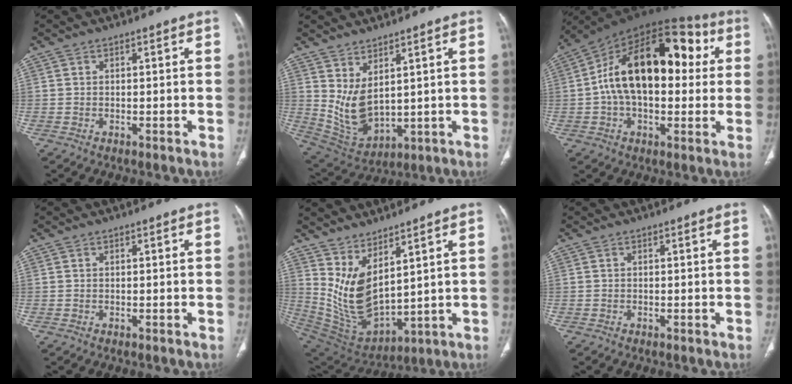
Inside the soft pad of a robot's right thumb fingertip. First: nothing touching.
{"total": 8.8, "force": [2.9, 4.5, 7.0], "torque": [-0.121, -0.033, 0.082]}
{"total": 23.7, "force": [3.2, 13.7, 19.0], "torque": [-0.285, 0.043, 0.037]}
{"total": 0.0}
{"total": 12.4, "force": [5.8, 5.1, 9.7], "torque": [-0.178, -0.053, 0.145]}
{"total": 0.0}